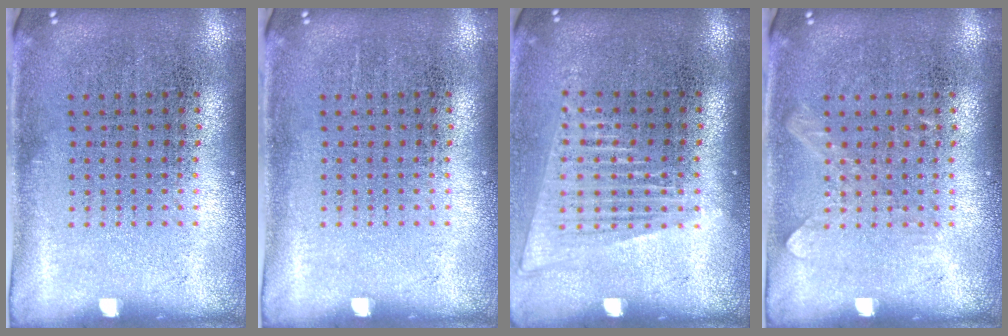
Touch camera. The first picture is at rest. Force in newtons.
{"total": 0.0}
{"total": 1.4, "press": 1.3, "slide": 0.6}
{"total": 0.8, "press": 0.8, "slide": 0.2}